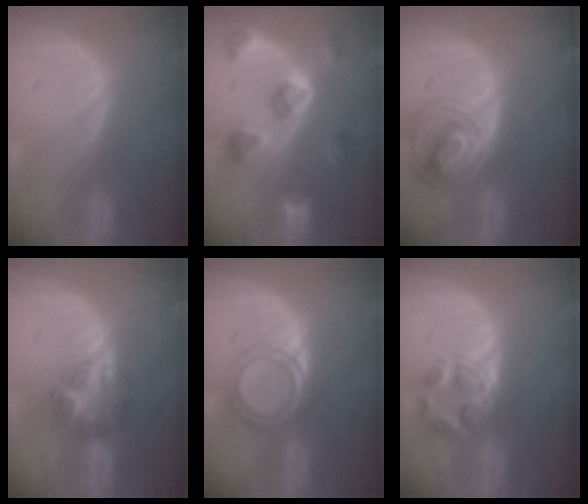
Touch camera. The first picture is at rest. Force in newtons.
{"total": 8.3, "press": 8.1, "slide": 1.9}
{"total": 8.3, "press": 7.1, "slide": 4.2}
{"total": 6.3, "press": 6.1, "slide": 1.8}
{"total": 5.7, "press": 5.1, "slide": 2.5}
{"total": 5.7, "press": 4.8, "slide": 3.1}